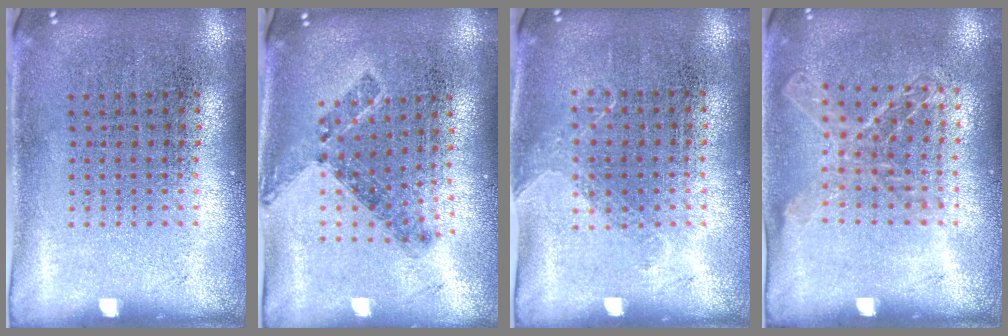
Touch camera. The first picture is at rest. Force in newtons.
{"total": 0.7, "press": 0.7, "slide": 0.3}
{"total": 1.0, "press": 0.8, "slide": 0.6}
{"total": 1.2, "press": 1.1, "slide": 0.2}